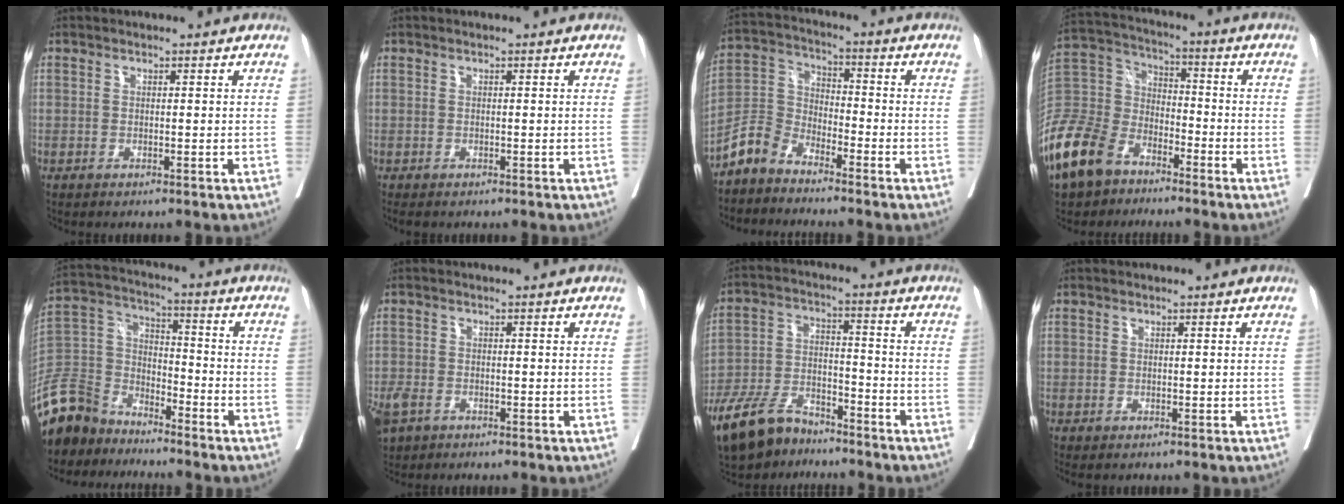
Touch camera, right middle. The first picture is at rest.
{"total": 1.0, "force": [-0.9, 0.4, 0.3], "torque": [-0.005, -0.002, -0.014]}
{"total": 5.7, "force": [-5.0, 2.6, 1.1], "torque": [-0.025, 0.012, -0.110]}
{"total": 17.8, "force": [-12.2, 10.1, 8.1], "torque": [-0.210, -0.001, -0.235]}
{"total": 12.1, "force": [-10.5, 5.4, 2.6], "torque": [-0.071, 0.016, -0.209]}
{"total": 6.2, "force": [-3.5, 3.9, 3.3], "torque": [-0.086, -0.012, -0.060]}
{"total": 11.4, "force": [-9.2, 4.7, 4.8], "torque": [-0.103, -0.007, -0.170]}
{"total": 0.0}